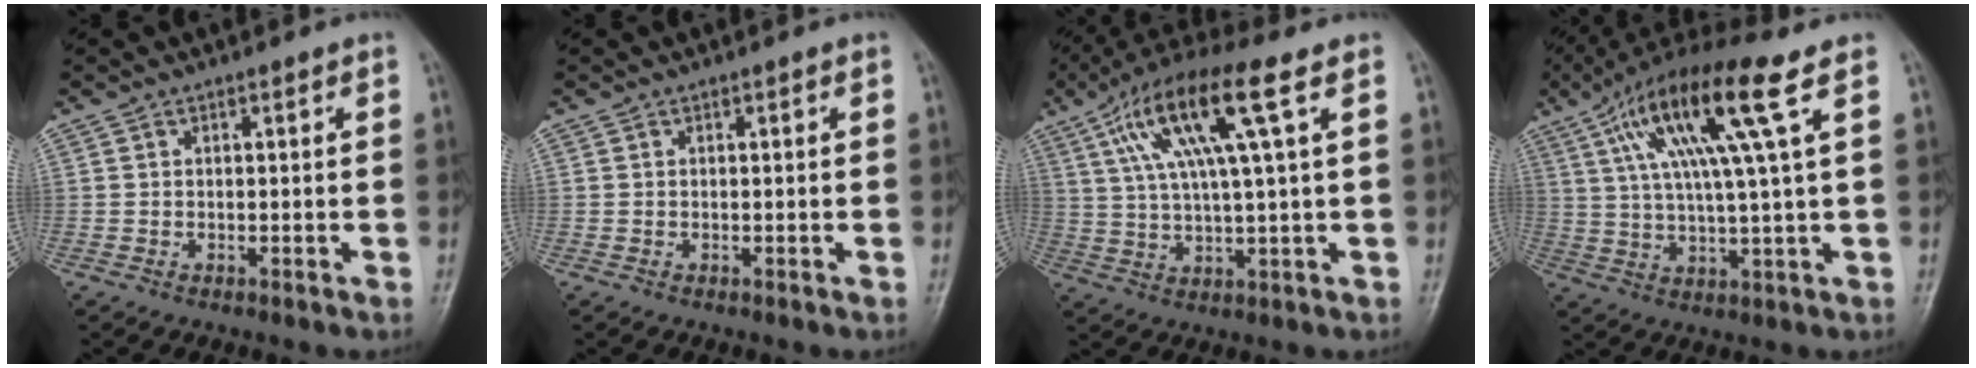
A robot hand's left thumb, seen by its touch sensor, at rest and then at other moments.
{"total": 0.0}
{"total": 14.7, "force": [5.6, 2.2, 13.4], "torque": [-0.270, 0.011, 0.100]}
{"total": 15.8, "force": [6.3, 1.1, 14.5], "torque": [-0.277, 0.004, 0.110]}